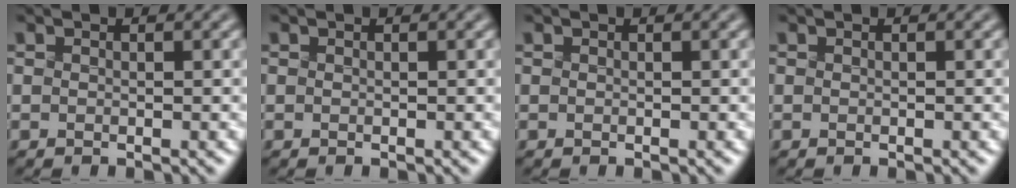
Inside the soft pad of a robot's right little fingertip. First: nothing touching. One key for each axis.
{"total": 0.0}
{"total": 0.0}
{"total": 0.0}